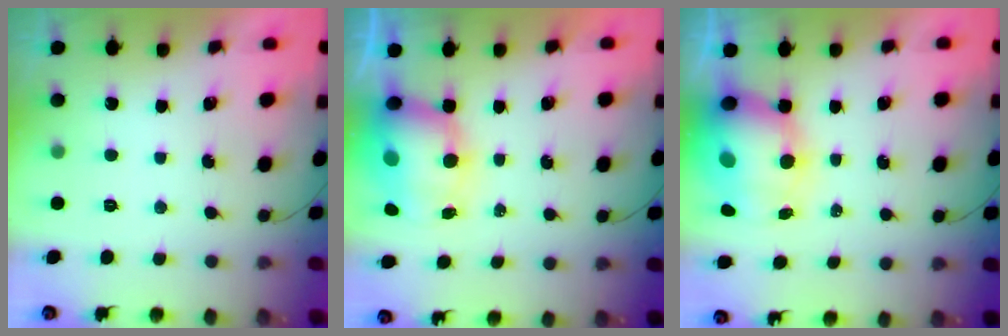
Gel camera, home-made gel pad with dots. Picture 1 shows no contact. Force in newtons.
{"total": 11.3, "press": 10.9, "slide": 2.9}
{"total": 12.2, "press": 11.8, "slide": 3.0}